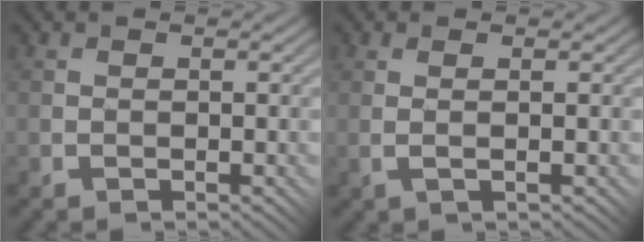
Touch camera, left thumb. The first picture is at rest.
{"total": 2.0, "force": [0.3, -0.2, 1.9], "torque": [-0.045, 0.008, 0.005]}